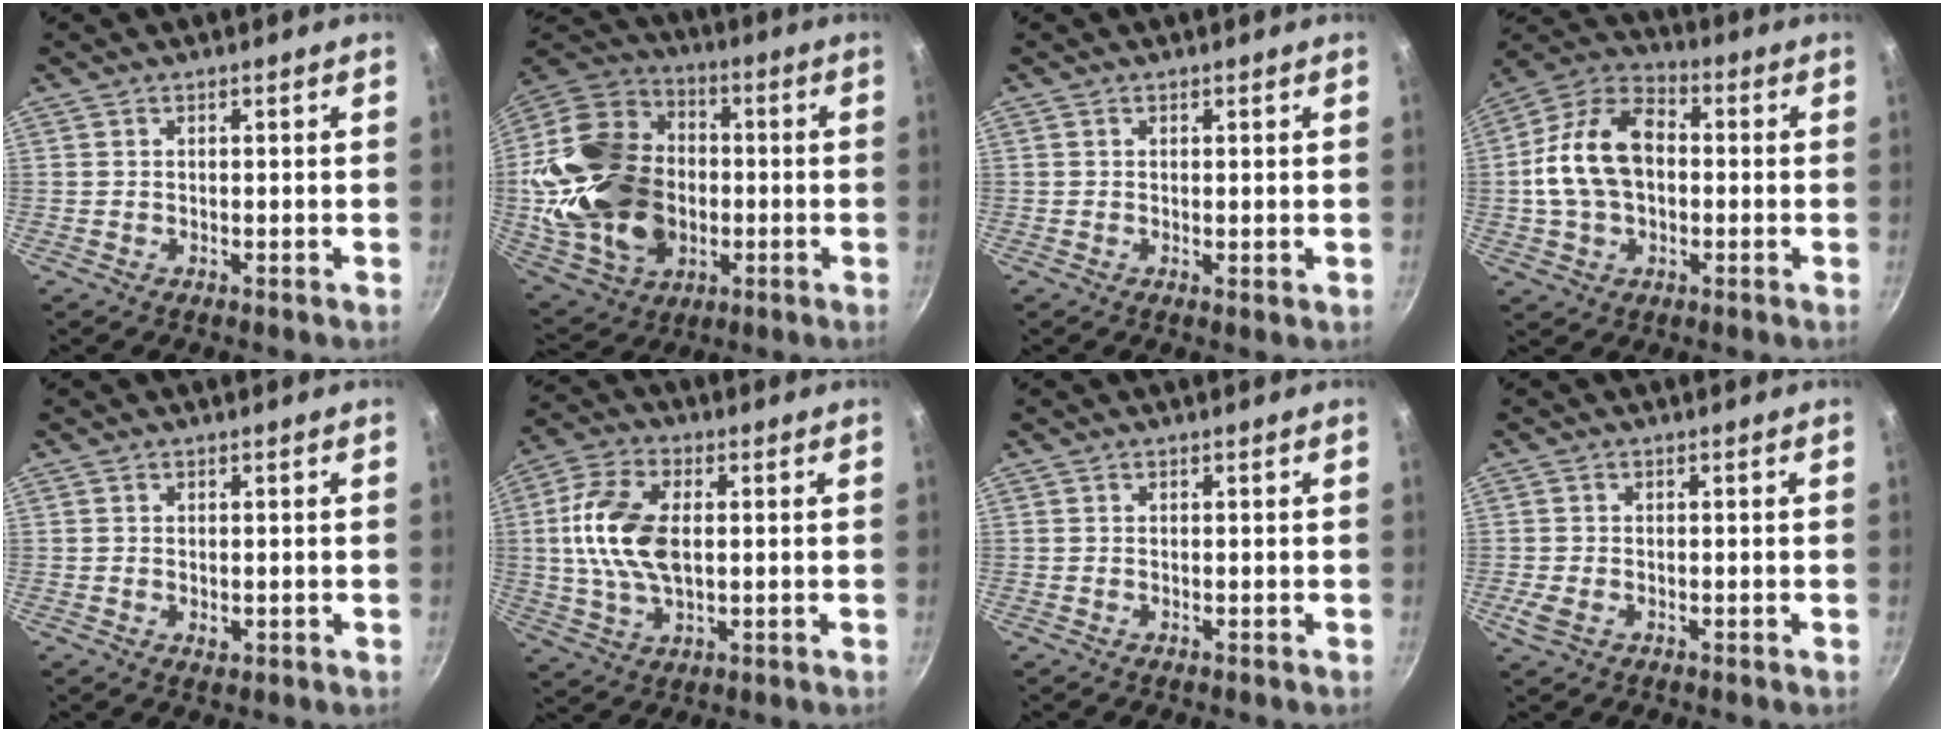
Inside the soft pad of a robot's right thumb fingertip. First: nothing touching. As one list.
[{"total": 27.5, "force": [-1.8, 20.6, 18.1], "torque": [-0.327, 0.040, -0.019]}, {"total": 0.8, "force": [0.2, 0.3, 0.7], "torque": [-0.012, -0.003, 0.001]}, {"total": 15.2, "force": [0.0, 10.3, 11.2], "torque": [-0.181, 0.034, -0.017]}, {"total": 1.6, "force": [-0.2, 1.1, 1.1], "torque": [-0.017, -0.002, -0.002]}, {"total": 13.5, "force": [1.1, 7.8, 10.9], "torque": [-0.207, 0.012, 0.015]}, {"total": 0.0}, {"total": 2.8, "force": [-0.9, 1.8, 1.9], "torque": [-0.040, -0.004, -0.018]}]